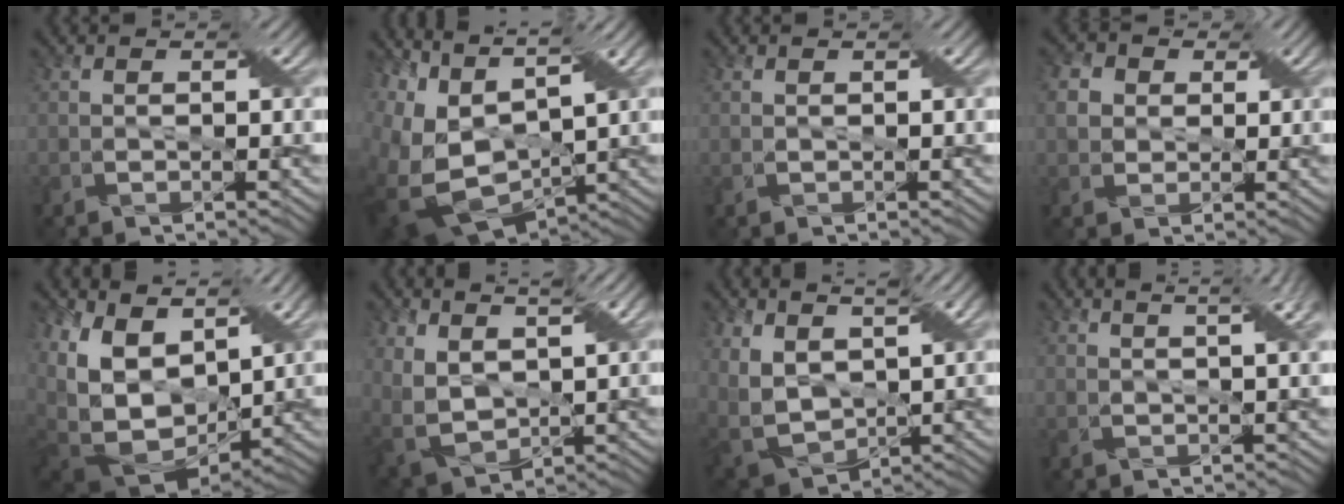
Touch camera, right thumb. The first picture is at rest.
{"total": 14.2, "force": [2.5, 8.7, 11.0], "torque": [-0.276, 0.008, 0.099]}
{"total": 0.0}
{"total": 5.2, "force": [1.5, 4.5, 2.0], "torque": [-0.073, 0.011, 0.017]}
{"total": 16.8, "force": [3.8, 11.6, 11.6], "torque": [-0.273, 0.000, 0.100]}
{"total": 7.6, "force": [3.9, 3.9, 5.1], "torque": [-0.142, -0.002, 0.081]}
{"total": 8.9, "force": [4.0, 5.1, 6.1], "torque": [-0.165, 0.000, 0.081]}
{"total": 7.2, "force": [4.0, 1.8, 5.7], "torque": [-0.067, 0.036, 0.034]}